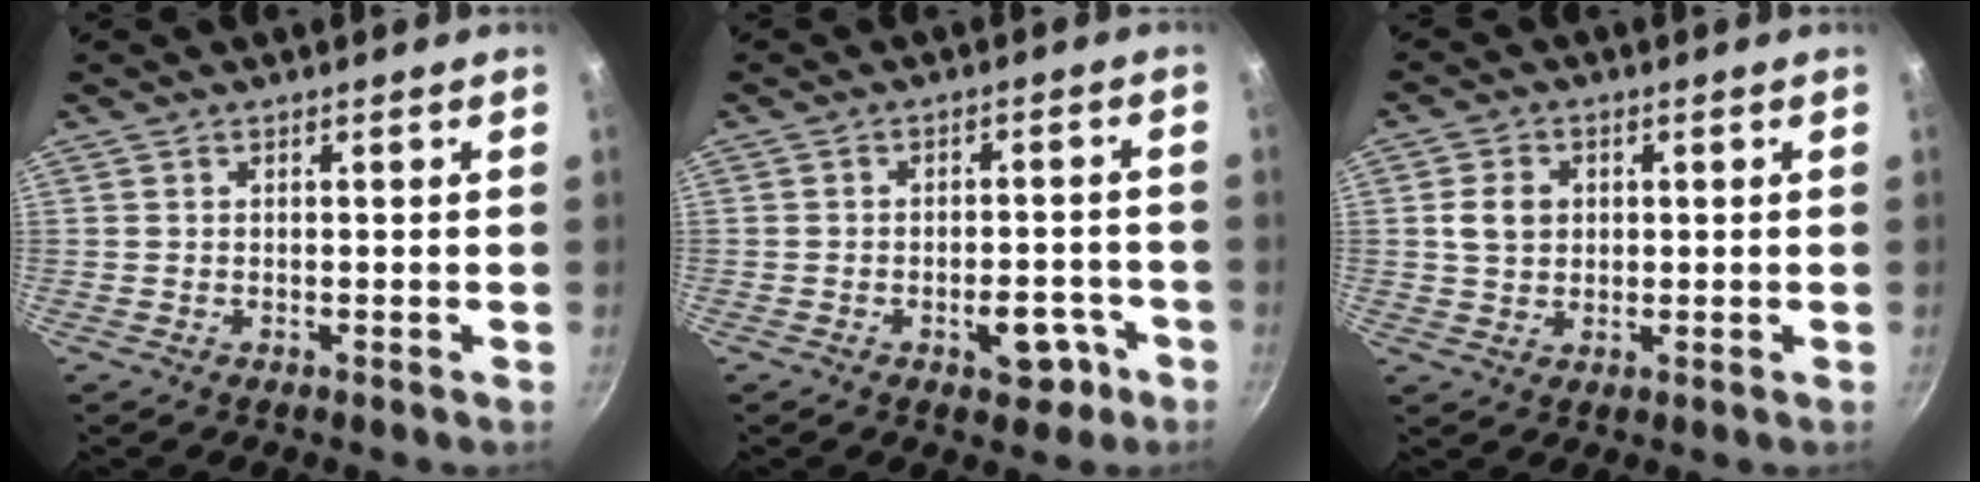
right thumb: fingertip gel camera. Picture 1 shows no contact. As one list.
[{"total": 6.0, "force": [-3.1, 3.4, 3.8], "torque": [-0.031, 0.029, -0.037]}, {"total": 5.3, "force": [0.9, 4.3, 2.9], "torque": [-0.041, 0.000, 0.016]}]